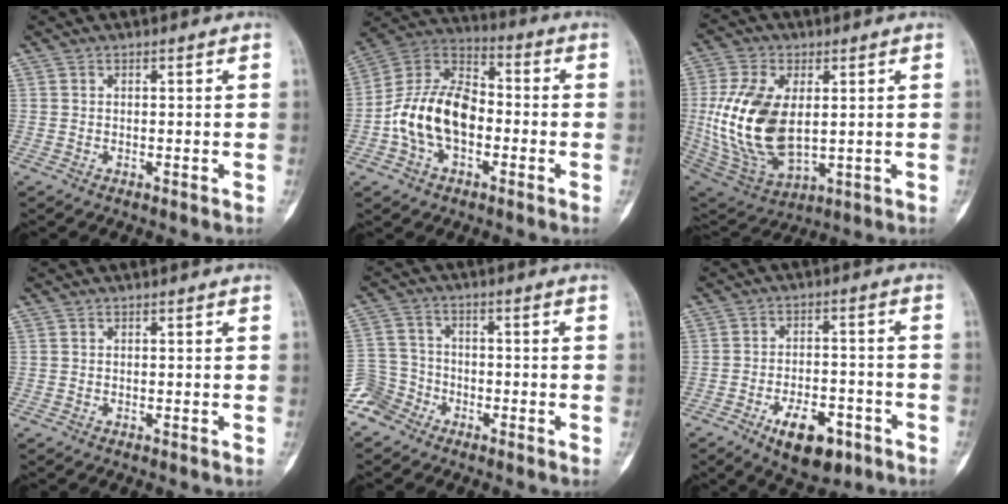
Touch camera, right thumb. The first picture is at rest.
{"total": 15.5, "force": [-3.0, 9.8, 11.6], "torque": [-0.206, 0.041, -0.061]}
{"total": 18.8, "force": [1.2, 10.8, 15.4], "torque": [-0.308, -0.014, 0.041]}
{"total": 0.0}
{"total": 6.2, "force": [-4.4, 4.4, 0.0], "torque": [0.022, 0.030, -0.098]}
{"total": 10.8, "force": [-5.7, 5.3, 7.4], "torque": [-0.099, 0.026, -0.083]}